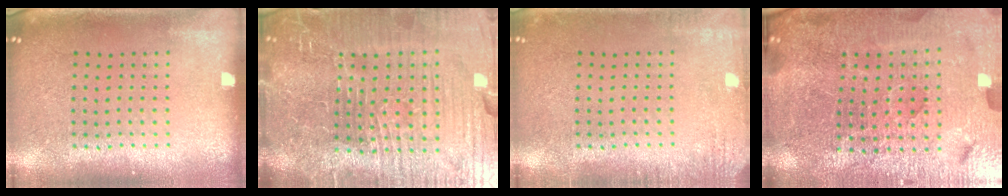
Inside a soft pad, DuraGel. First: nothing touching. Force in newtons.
{"total": 7.4, "press": 6.6, "slide": 3.4}
{"total": 1.6, "press": 1.5, "slide": 0.3}
{"total": 5.5, "press": 5.1, "slide": 2.0}